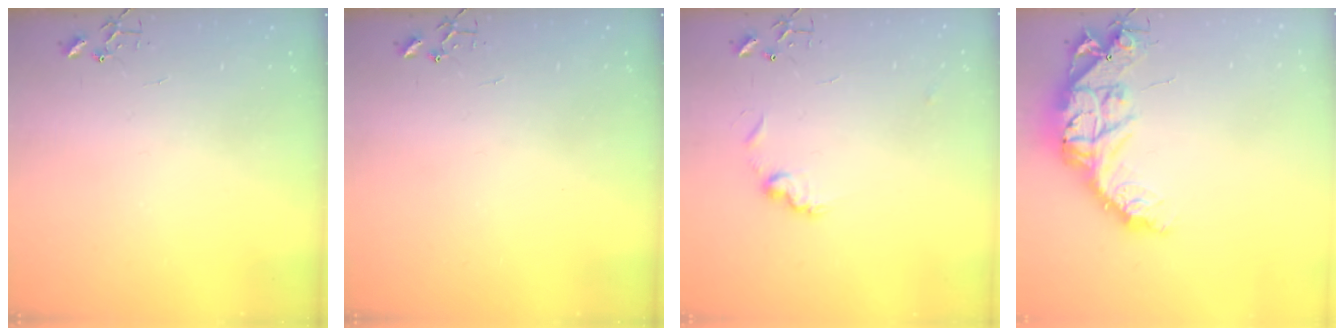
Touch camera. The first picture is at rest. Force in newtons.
{"total": 0.0}
{"total": 8.4, "press": 8.4, "slide": 0.4}
{"total": 15.6, "press": 15.5, "slide": 1.3}